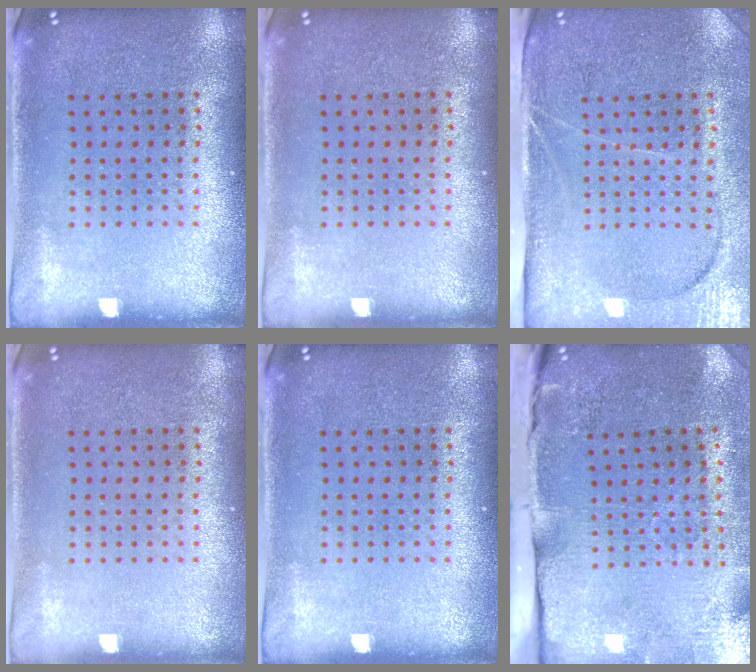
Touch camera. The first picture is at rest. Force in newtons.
{"total": 0.0}
{"total": 3.8, "press": 3.3, "slide": 2.0}
{"total": 0.0}
{"total": 0.0}
{"total": 4.9, "press": 3.9, "slide": 2.9}